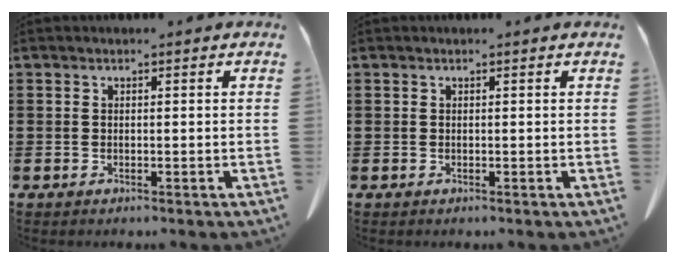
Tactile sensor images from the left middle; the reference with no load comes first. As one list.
[{"total": 0.0}]